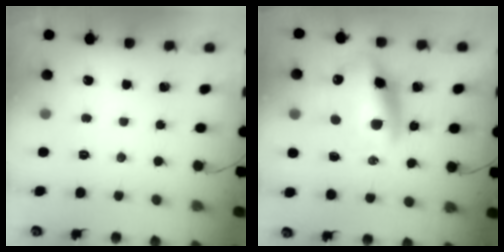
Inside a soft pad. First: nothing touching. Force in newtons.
{"total": 15.8, "press": 15.3, "slide": 4.2}